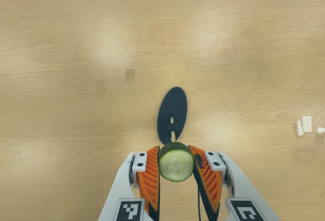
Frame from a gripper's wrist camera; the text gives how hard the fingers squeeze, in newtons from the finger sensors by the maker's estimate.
{"total": 11.1, "left": 10.0, "right": 12.1}